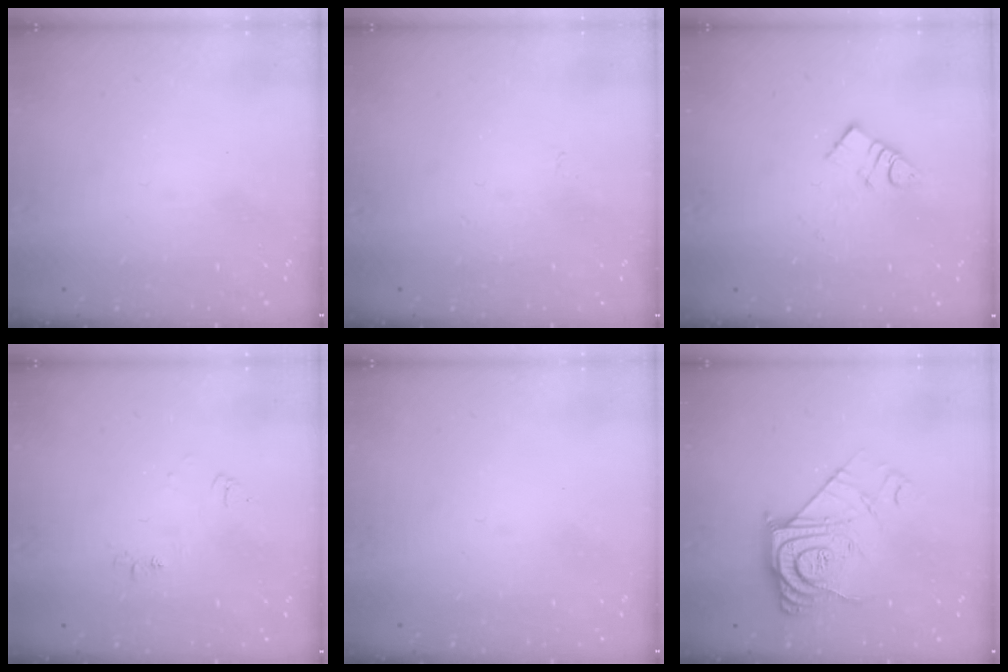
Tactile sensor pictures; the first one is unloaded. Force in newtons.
{"total": 3.4, "press": 3.3, "slide": 0.5}
{"total": 5.9, "press": 5.9, "slide": 0.1}
{"total": 5.1, "press": 5.0, "slide": 0.6}
{"total": 0.0}
{"total": 12.3, "press": 12.3, "slide": 1.1}